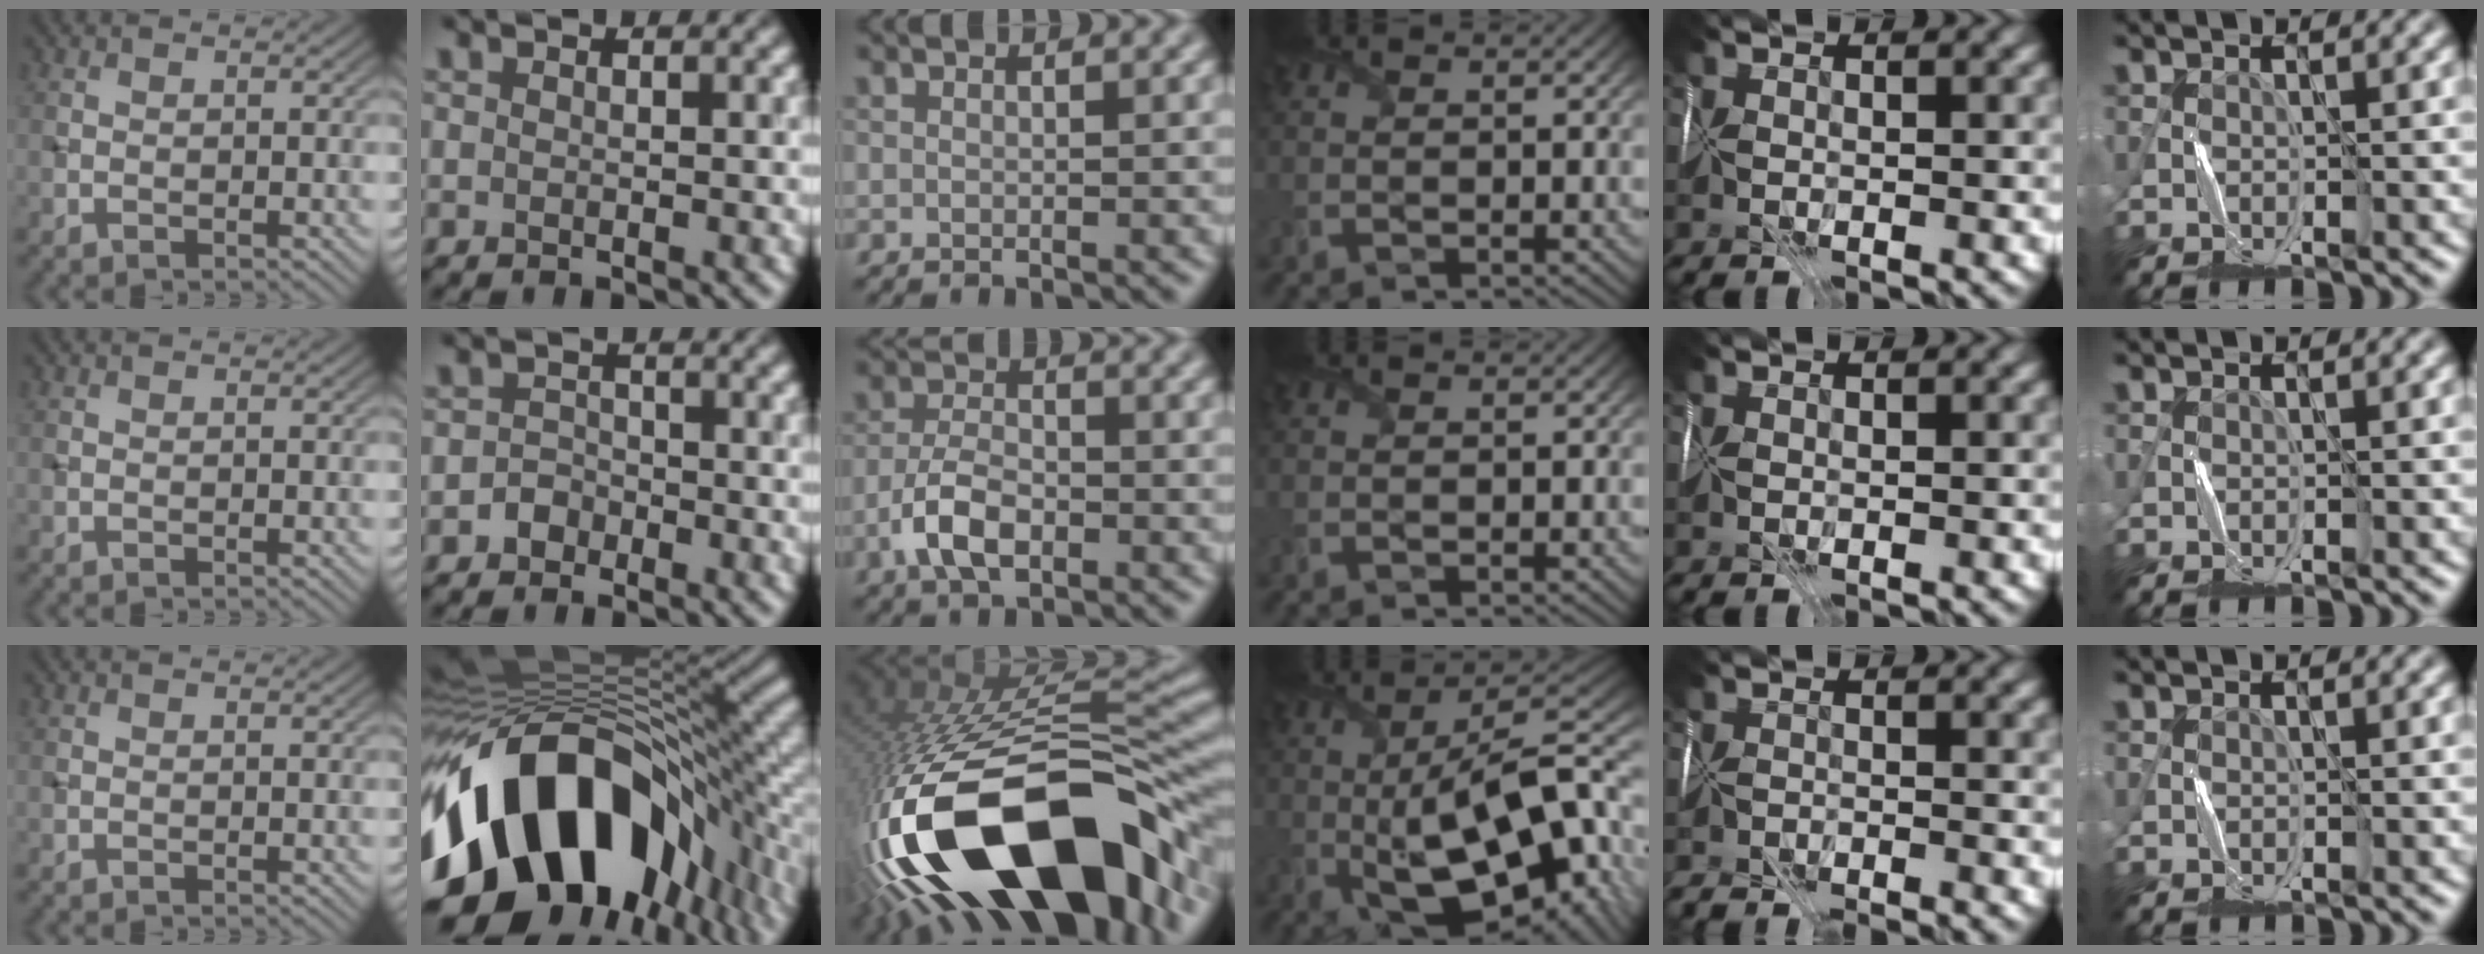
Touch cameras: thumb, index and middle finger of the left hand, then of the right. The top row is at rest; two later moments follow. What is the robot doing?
{"motion": "fold", "object": "map"}